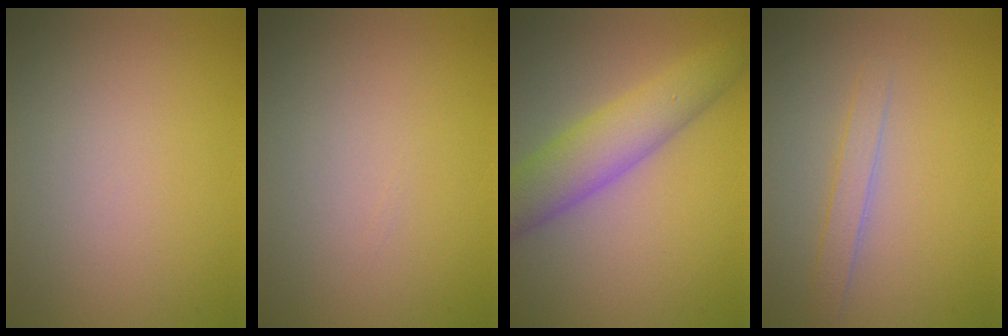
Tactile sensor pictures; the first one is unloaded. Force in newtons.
{"total": 0.0}
{"total": 5.6, "press": 5.6, "slide": 0.2}
{"total": 1.7, "press": 1.7, "slide": 0.0}